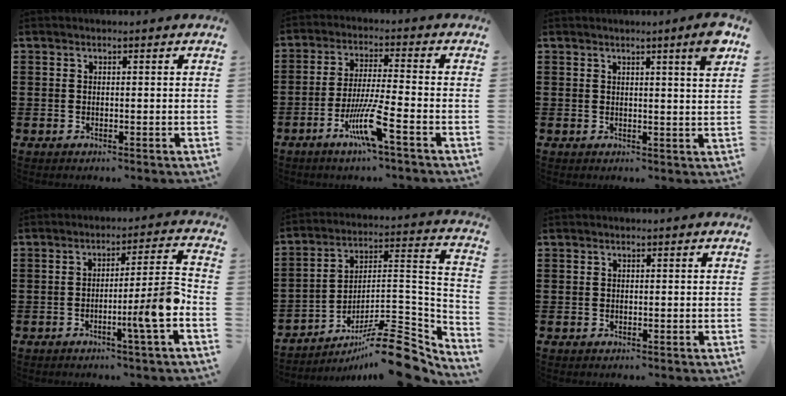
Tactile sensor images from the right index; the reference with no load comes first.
{"total": 8.2, "force": [-4.4, 0.2, 6.9], "torque": [-0.145, -0.012, -0.086]}
{"total": 4.0, "force": [2.7, -0.5, 2.9], "torque": [-0.046, -0.009, 0.043]}
{"total": 8.4, "force": [-2.7, -0.4, 8.0], "torque": [-0.117, -0.013, -0.052]}
{"total": 13.2, "force": [-9.7, 3.0, 8.4], "torque": [-0.107, 0.037, -0.177]}
{"total": 0.0}